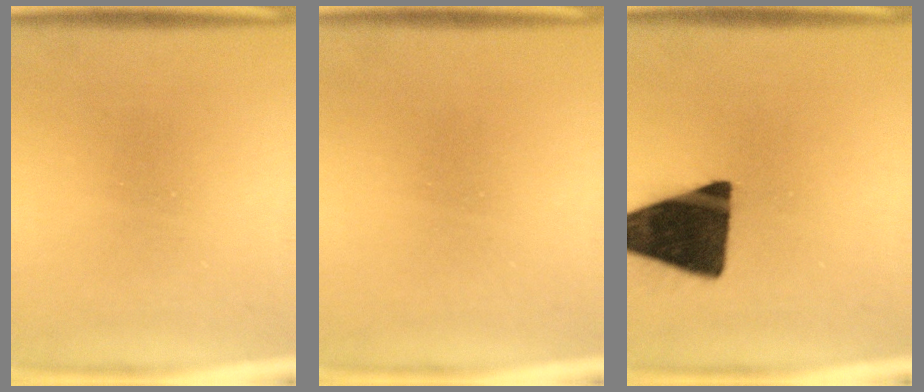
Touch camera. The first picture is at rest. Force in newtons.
{"total": 1.6}
{"total": 16.5}